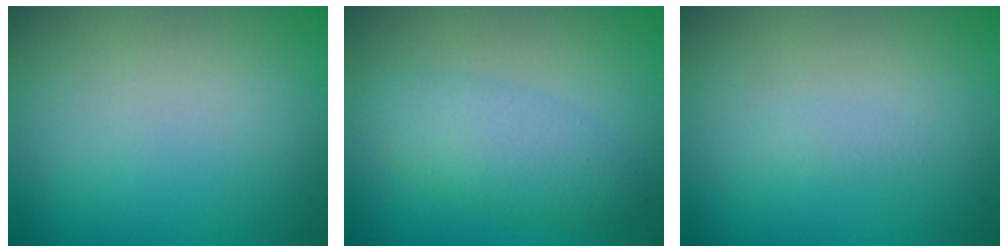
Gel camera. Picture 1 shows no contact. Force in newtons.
{"total": 3.7, "press": 3.7, "slide": 0.1}
{"total": 0.6, "press": 0.6, "slide": 0.0}